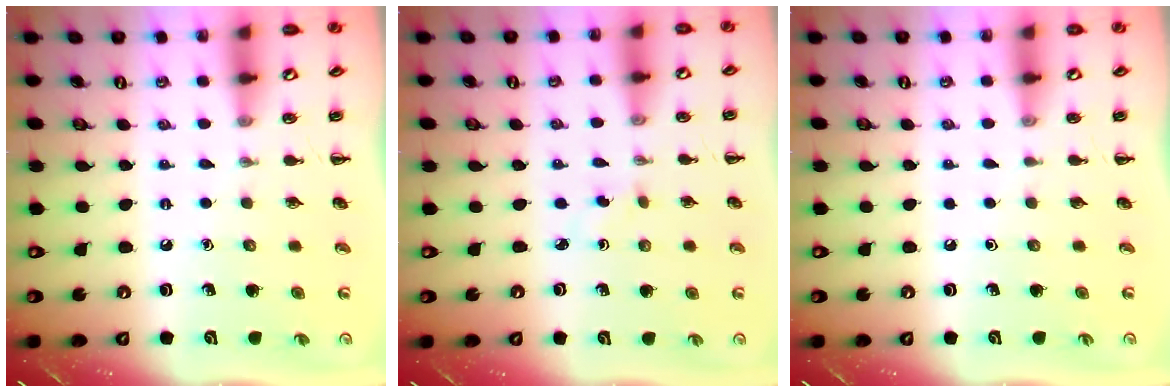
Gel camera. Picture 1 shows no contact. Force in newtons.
{"total": 1.3, "press": 1.1, "slide": 0.7}
{"total": 0.0}